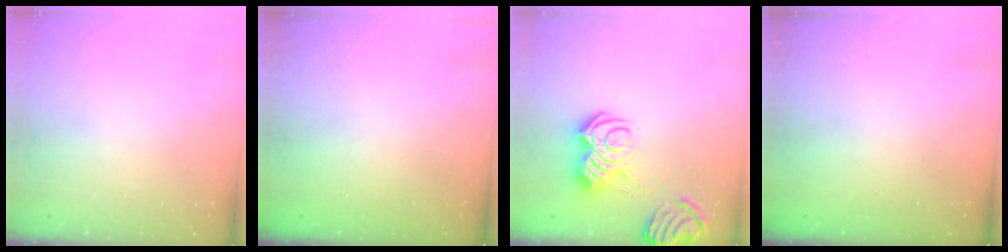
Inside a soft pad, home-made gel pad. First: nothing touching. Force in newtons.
{"total": 2.3, "press": 2.2, "slide": 0.8}
{"total": 11.9, "press": 11.8, "slide": 1.1}
{"total": 2.4, "press": 2.3, "slide": 0.8}